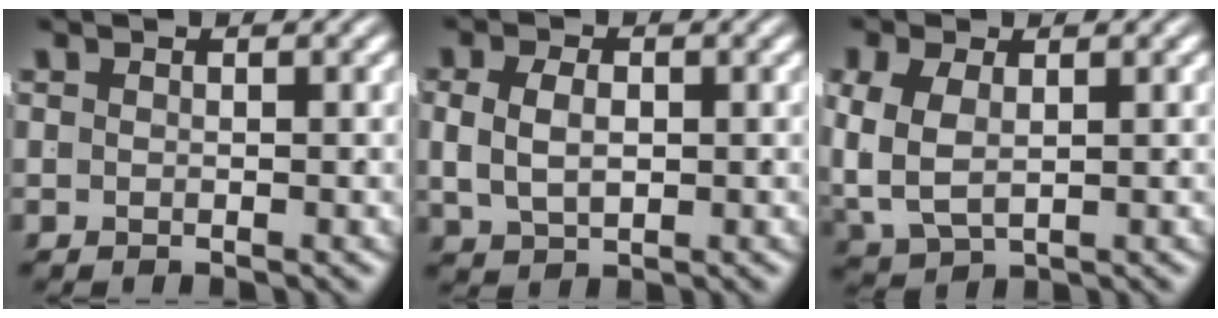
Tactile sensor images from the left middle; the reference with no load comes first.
{"total": 3.5, "force": [0.3, 2.3, 2.5], "torque": [-0.043, -0.002, 0.013]}
{"total": 5.1, "force": [0.2, 3.9, 3.2], "torque": [-0.089, -0.019, 0.020]}